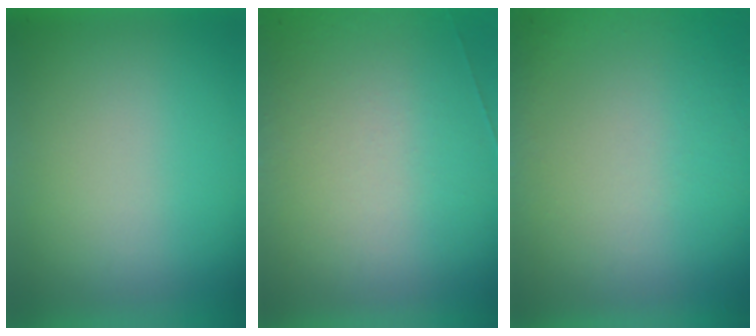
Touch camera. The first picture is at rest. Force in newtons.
{"total": 6.8}
{"total": 5.3}